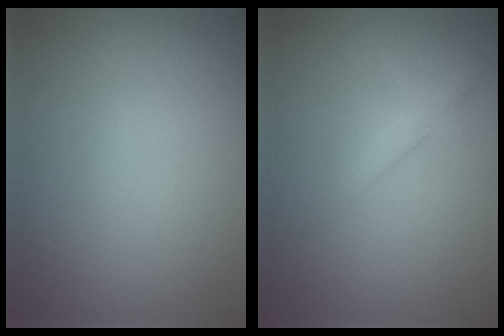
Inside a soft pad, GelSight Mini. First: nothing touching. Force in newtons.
{"total": 1.3, "press": 1.3, "slide": 0.1}